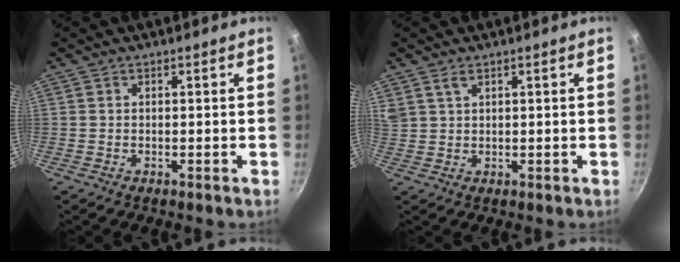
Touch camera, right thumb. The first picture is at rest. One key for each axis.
{"total": 3.3, "fx": 2.2, "fy": 1.7, "fz": 1.9, "tx": -0.039, "ty": 0.002, "tz": 0.052}